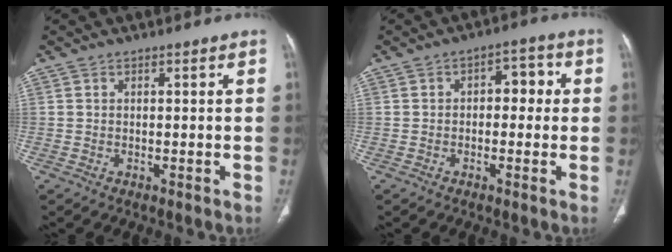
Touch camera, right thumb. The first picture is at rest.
{"total": 5.4, "force": [0.3, 3.4, 4.2], "torque": [-0.028, 0.021, -0.004]}